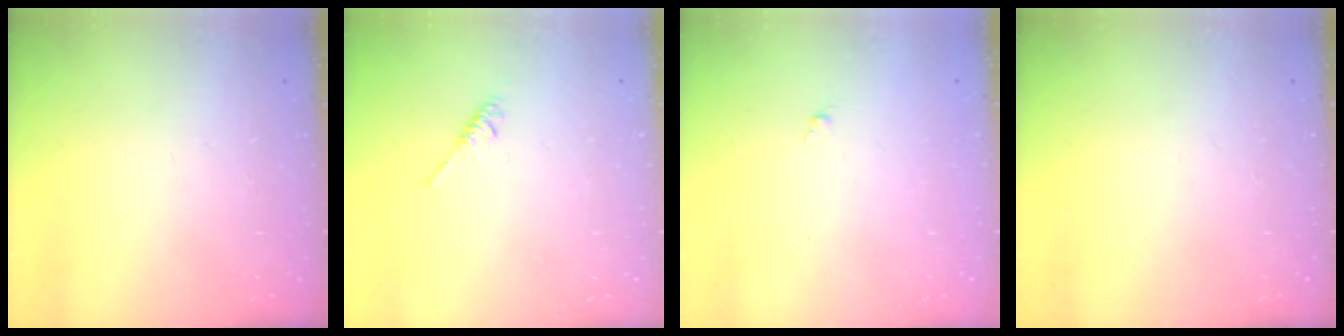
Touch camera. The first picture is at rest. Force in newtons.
{"total": 3.3, "press": 3.2, "slide": 0.5}
{"total": 0.5, "press": 0.4, "slide": 0.4}
{"total": 0.0}